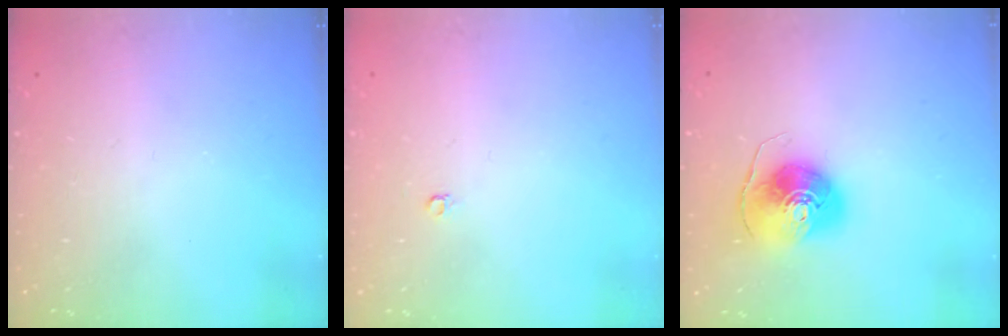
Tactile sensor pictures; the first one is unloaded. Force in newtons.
{"total": 3.2, "press": 3.2, "slide": 0.2}
{"total": 9.9, "press": 9.8, "slide": 1.1}